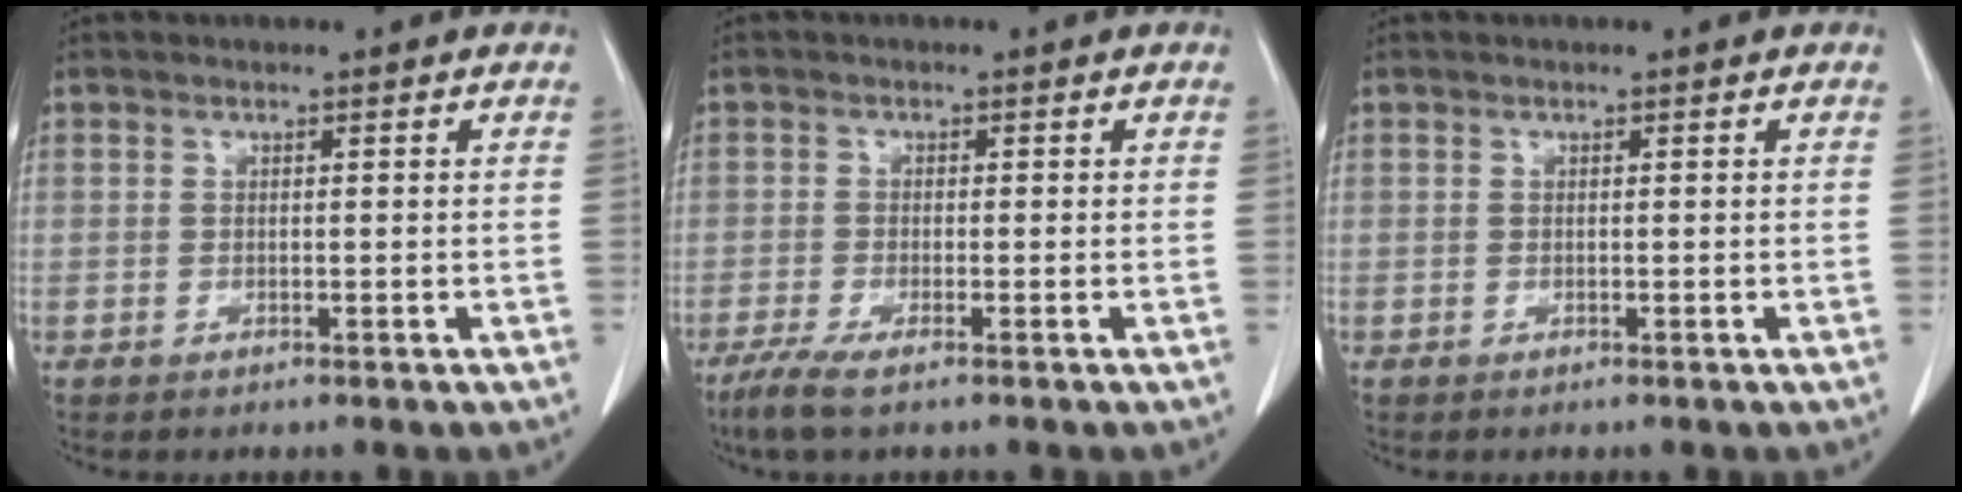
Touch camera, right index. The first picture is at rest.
{"total": 3.5, "force": [-2.3, 0.3, 2.6], "torque": [-0.055, -0.010, -0.048]}
{"total": 0.0}